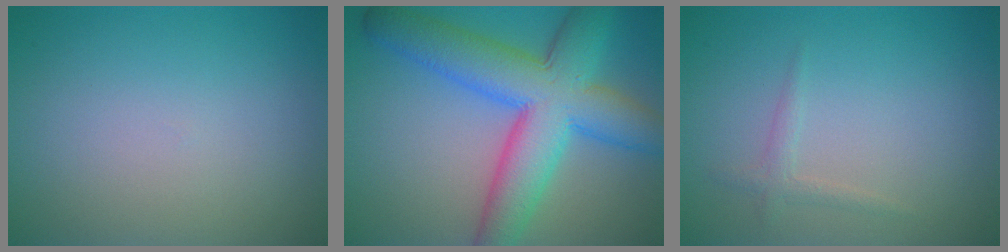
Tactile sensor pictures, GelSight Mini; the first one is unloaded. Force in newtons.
{"total": 10.2, "press": 10.2, "slide": 0.2}
{"total": 1.1, "press": 1.1, "slide": 0.0}